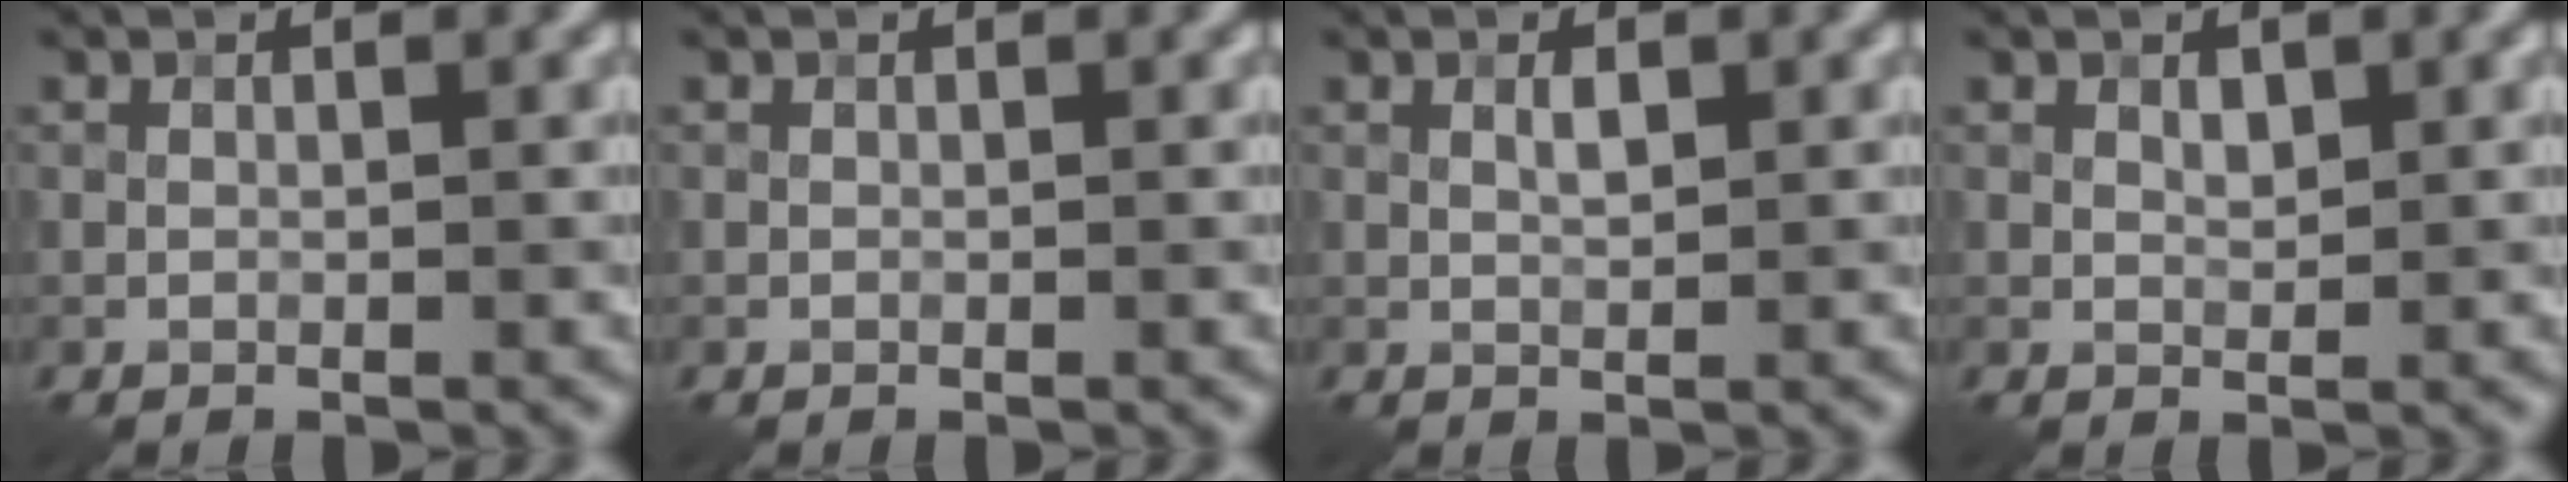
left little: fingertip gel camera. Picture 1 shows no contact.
{"total": 0.0}
{"total": 1.1, "force": [0.4, 0.4, 1.0], "torque": [-0.020, 0.000, 0.008]}
{"total": 1.1, "force": [0.6, 0.6, 0.7], "torque": [-0.012, -0.001, 0.010]}